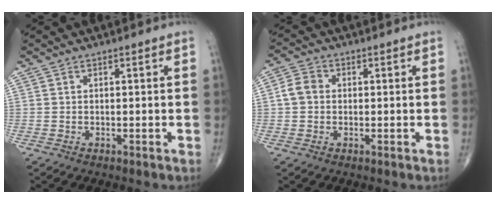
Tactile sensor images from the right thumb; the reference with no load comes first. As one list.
[{"total": 3.9, "force": [0.1, 3.2, 2.2], "torque": [-0.039, 0.010, -0.005]}]